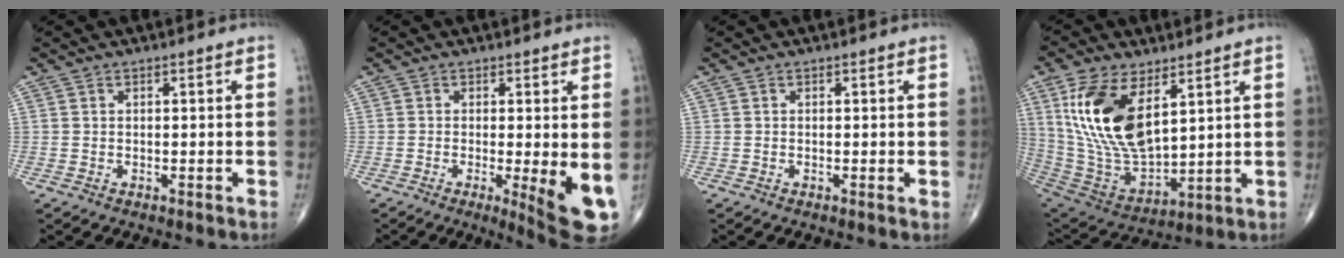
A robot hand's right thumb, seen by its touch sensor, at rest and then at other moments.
{"total": 8.9, "force": [-1.7, 1.9, 8.5], "torque": [-0.116, -0.020, -0.023]}
{"total": 0.6, "force": [0.0, 0.1, 0.5], "torque": [-0.012, -0.003, -0.003]}
{"total": 19.1, "force": [7.0, 9.5, 15.0], "torque": [-0.283, -0.033, 0.148]}